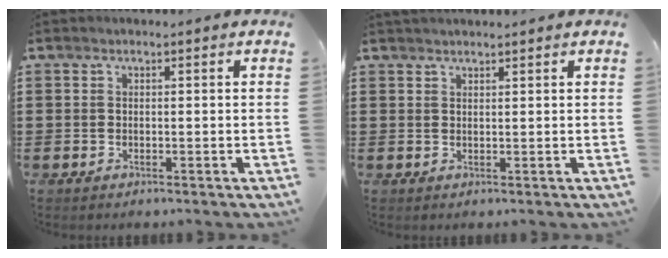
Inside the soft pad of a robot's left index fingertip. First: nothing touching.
{"total": 1.2, "force": [1.2, 0.0, 0.2], "torque": [-0.006, 0.000, 0.023]}